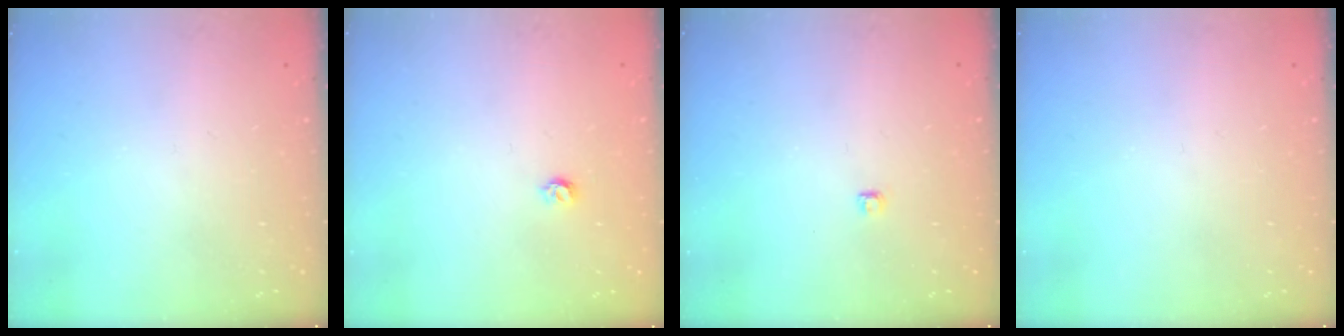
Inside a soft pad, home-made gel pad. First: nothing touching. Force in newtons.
{"total": 3.5, "press": 3.5, "slide": 0.3}
{"total": 2.8, "press": 2.7, "slide": 0.3}
{"total": 0.0}